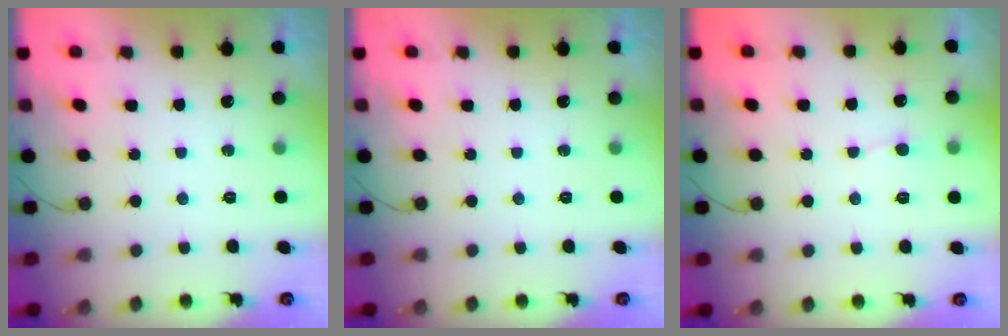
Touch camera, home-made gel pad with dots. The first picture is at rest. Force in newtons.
{"total": 0.0}
{"total": 3.0, "press": 3.0, "slide": 0.3}